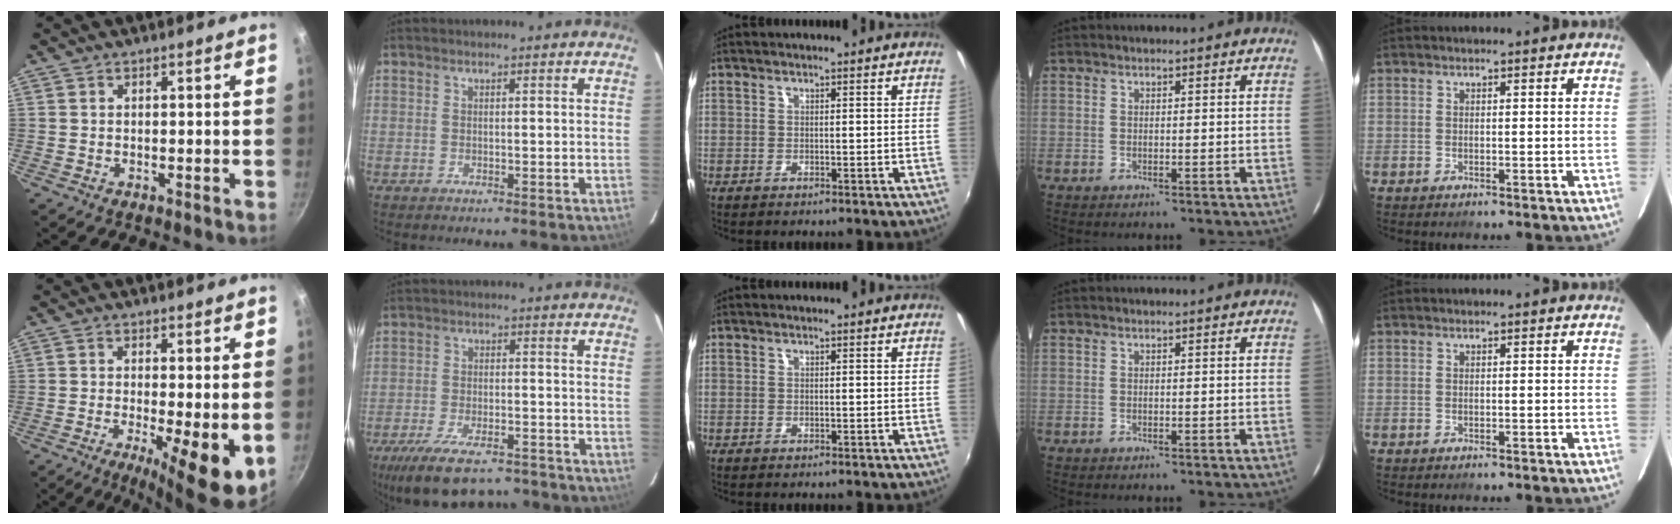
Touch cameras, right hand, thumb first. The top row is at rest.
{"thumb": {"total": 9.6, "force": [-2.0, 2.1, 9.2], "torque": [-0.139, -0.010, -0.026]}, "index": {"total": 15.8, "force": [-11.8, 6.4, 8.5], "torque": [-0.179, -0.025, -0.184]}}